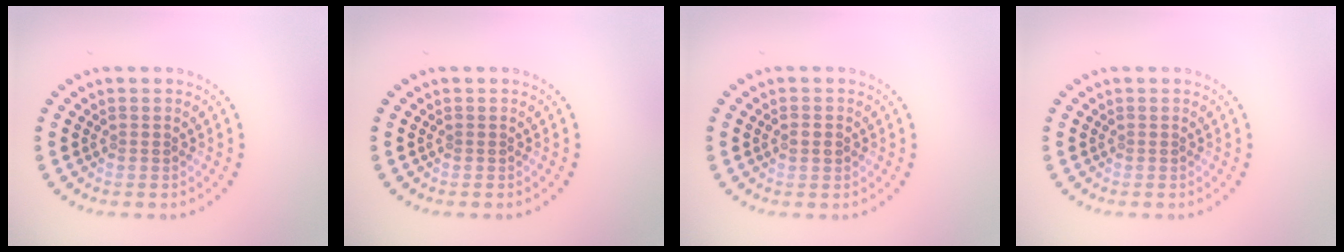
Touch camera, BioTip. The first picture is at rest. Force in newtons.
{"total": 0.0}
{"total": 1.5, "press": 1.5, "slide": 0.1}
{"total": 0.0}